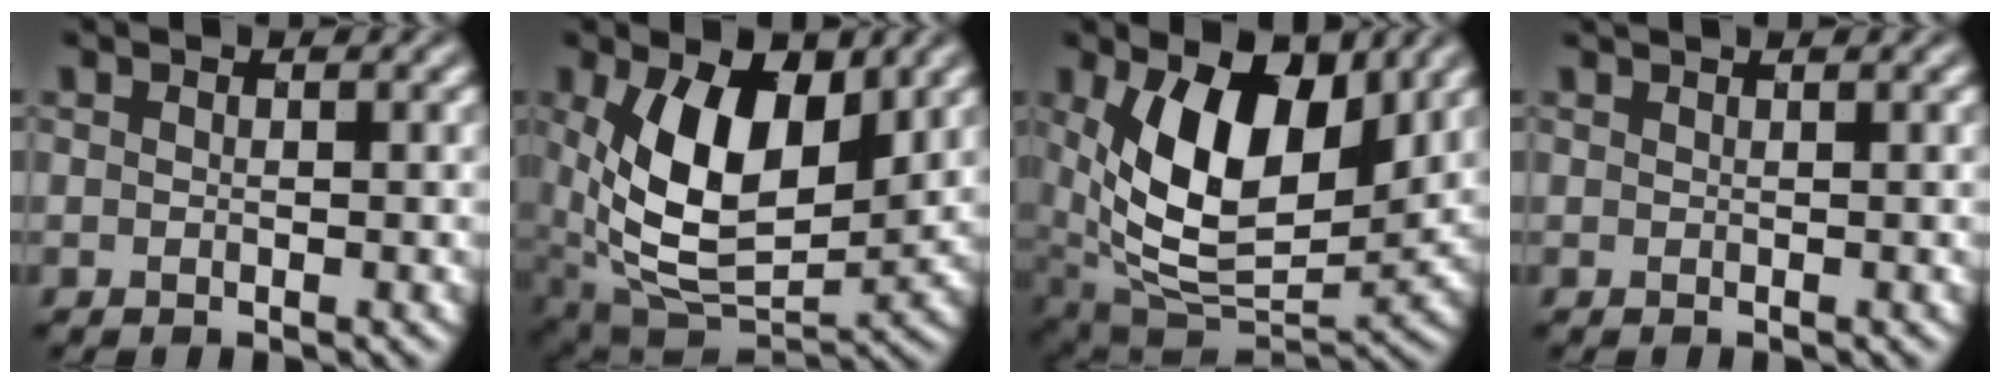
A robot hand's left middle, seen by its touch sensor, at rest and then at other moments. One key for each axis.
{"total": 11.4, "fx": 2.4, "fy": 6.5, "fz": 9.1, "tx": -0.160, "ty": -0.013, "tz": 0.041}
{"total": 12.8, "fx": 3.2, "fy": 7.1, "fz": 10.1, "tx": -0.169, "ty": -0.011, "tz": 0.052}
{"total": 0.6, "fx": 0.6, "fy": -0.1, "fz": 0.1, "tx": 0.003, "ty": 0.002, "tz": 0.008}